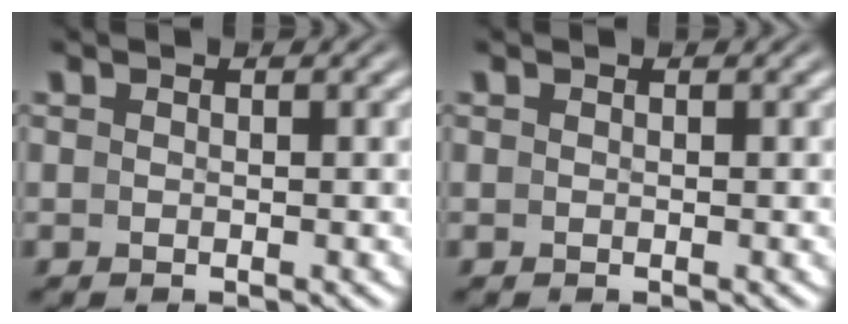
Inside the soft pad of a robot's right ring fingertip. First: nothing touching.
{"total": 0.0}